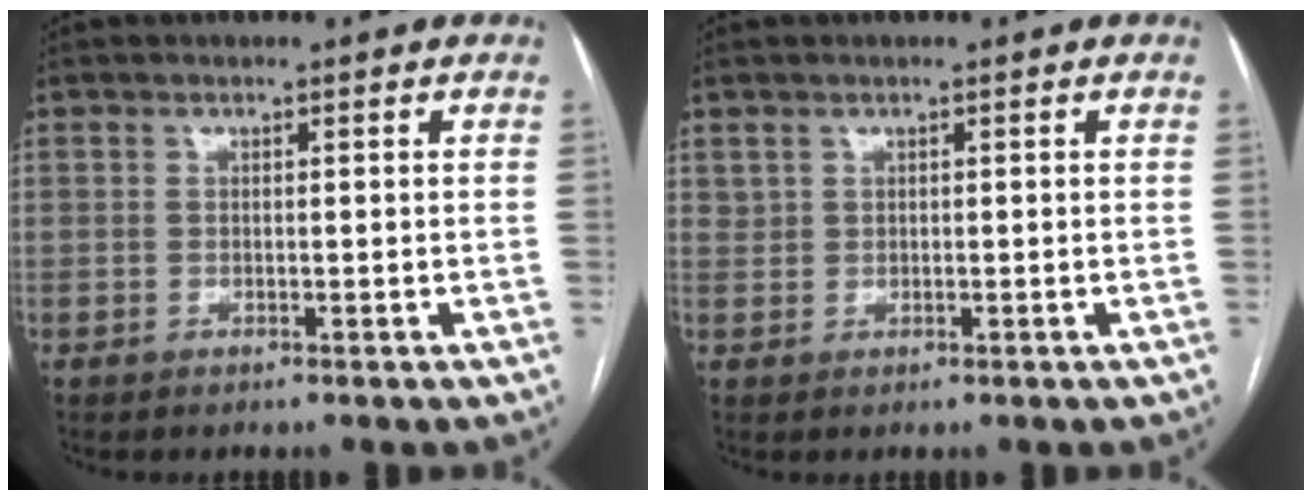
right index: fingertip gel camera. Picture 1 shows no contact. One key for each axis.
{"total": 1.0, "fx": 0.8, "fy": 0.6, "fz": 0.1, "tx": 0.009, "ty": 0.004, "tz": 0.014}